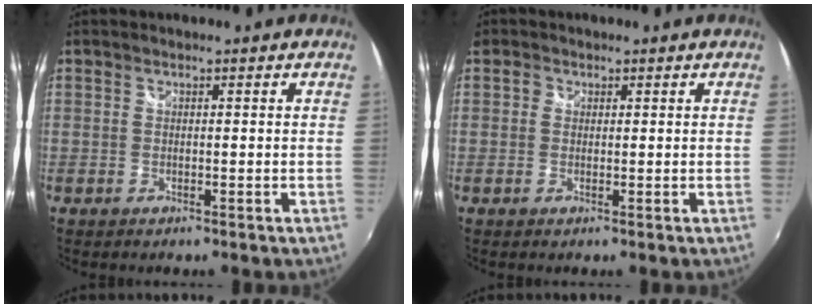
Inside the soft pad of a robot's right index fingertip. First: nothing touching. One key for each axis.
{"total": 1.4, "fx": 0.1, "fy": 1.3, "fz": 0.3, "tx": 0.000, "ty": 0.003, "tz": -0.005}